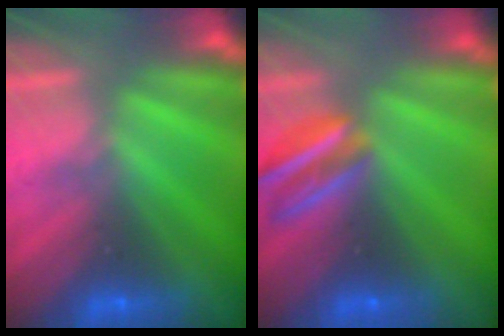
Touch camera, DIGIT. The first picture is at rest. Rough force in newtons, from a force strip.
{"total": 6.4}